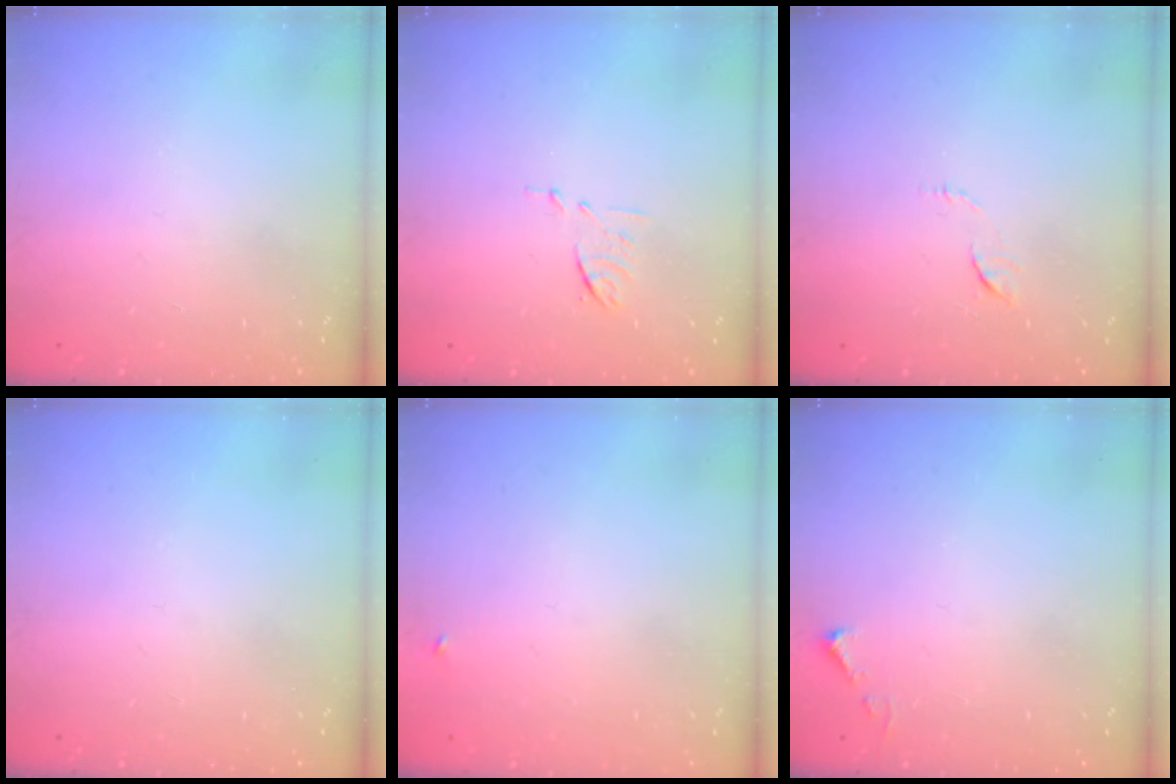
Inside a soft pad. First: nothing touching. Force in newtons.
{"total": 6.2, "press": 6.2, "slide": 0.7}
{"total": 4.6, "press": 4.5, "slide": 0.5}
{"total": 0.0}
{"total": 2.3, "press": 2.3, "slide": 0.2}
{"total": 3.7, "press": 3.6, "slide": 0.5}